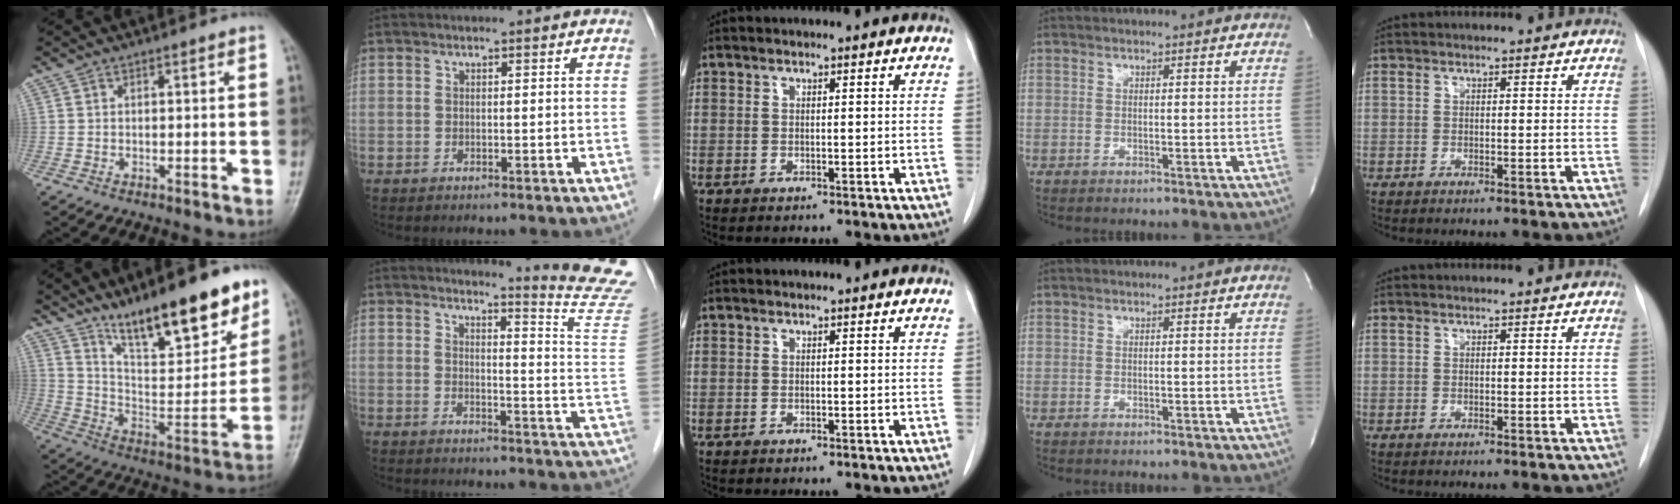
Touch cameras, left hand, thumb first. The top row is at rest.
{"thumb": {"total": 21.5, "force": [15.1, 6.3, 14.0], "torque": [-0.175, -0.075, 0.254]}, "index": {"total": 12.8, "force": [12.4, -3.0, 1.7], "torque": [-0.032, -0.135, 0.129]}}